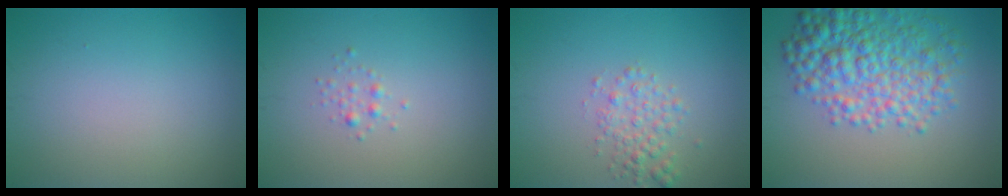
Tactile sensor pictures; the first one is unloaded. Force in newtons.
{"total": 0.8, "press": 0.8, "slide": 0.0}
{"total": 2.2, "press": 2.2, "slide": 0.1}
{"total": 6.9, "press": 6.9, "slide": 0.2}